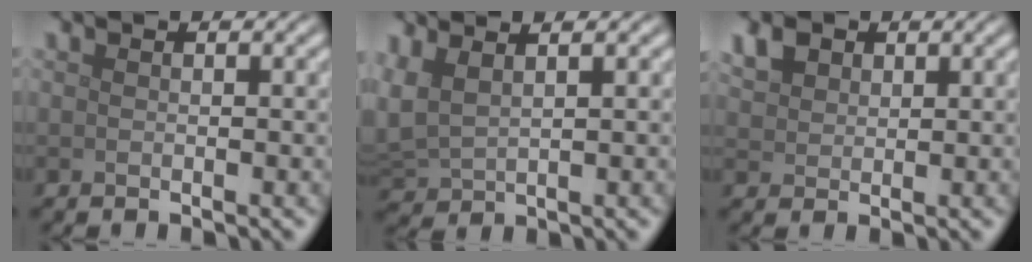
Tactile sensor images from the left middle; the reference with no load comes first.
{"total": 2.8, "force": [1.7, 1.0, 1.9], "torque": [-0.058, 0.011, 0.039]}
{"total": 2.5, "force": [1.4, 1.8, 1.0], "torque": [-0.029, 0.006, 0.026]}